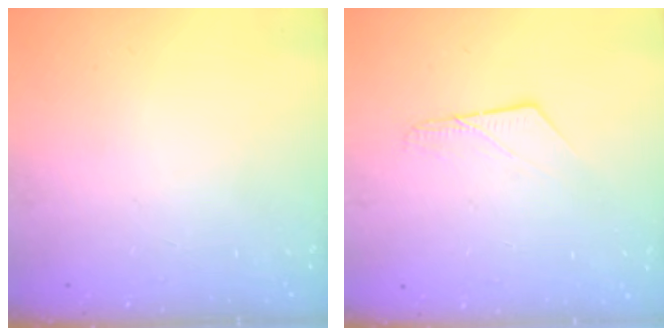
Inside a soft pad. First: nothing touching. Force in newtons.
{"total": 6.6, "press": 6.5, "slide": 0.5}